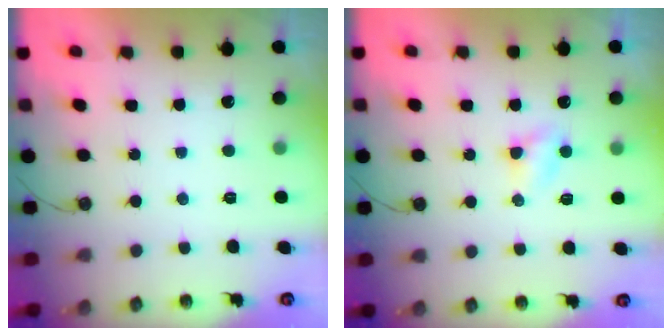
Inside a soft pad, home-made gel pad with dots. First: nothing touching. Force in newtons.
{"total": 2.9, "press": 2.9, "slide": 0.3}